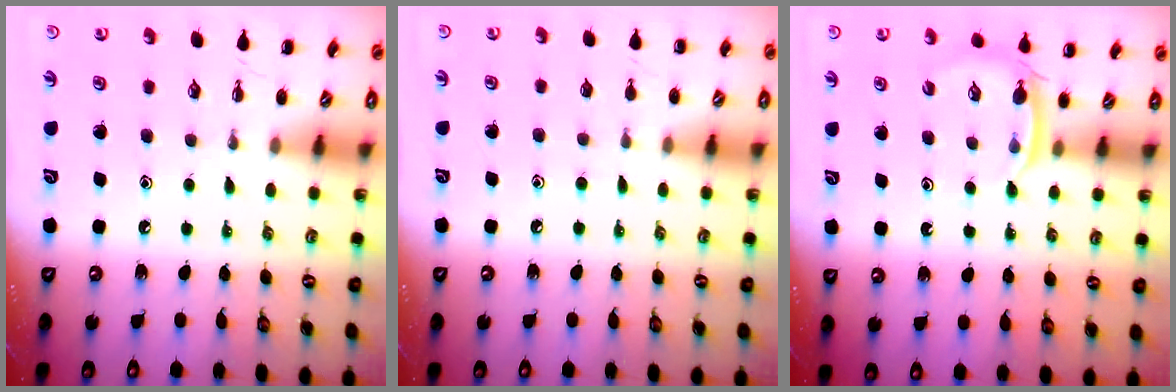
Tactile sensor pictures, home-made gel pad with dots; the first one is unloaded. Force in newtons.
{"total": 3.2, "press": 3.0, "slide": 1.1}
{"total": 3.2, "press": 3.0, "slide": 1.1}